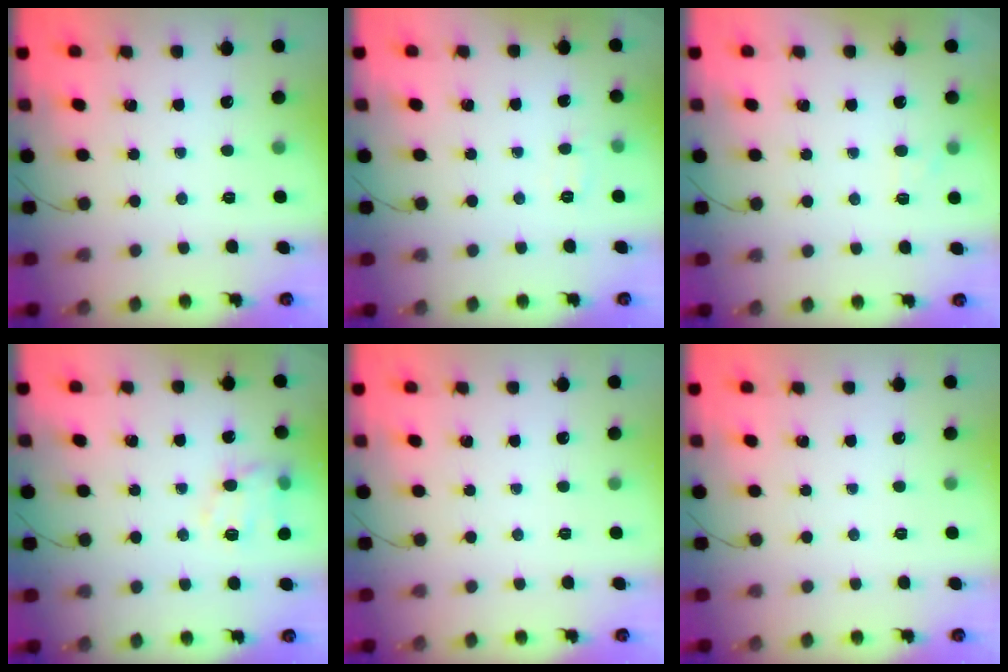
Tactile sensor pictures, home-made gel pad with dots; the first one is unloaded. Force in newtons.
{"total": 4.9, "press": 4.7, "slide": 1.2}
{"total": 4.6, "press": 4.3, "slide": 1.5}
{"total": 10.1, "press": 10.1, "slide": 0.8}
{"total": 0.0}
{"total": 0.0}